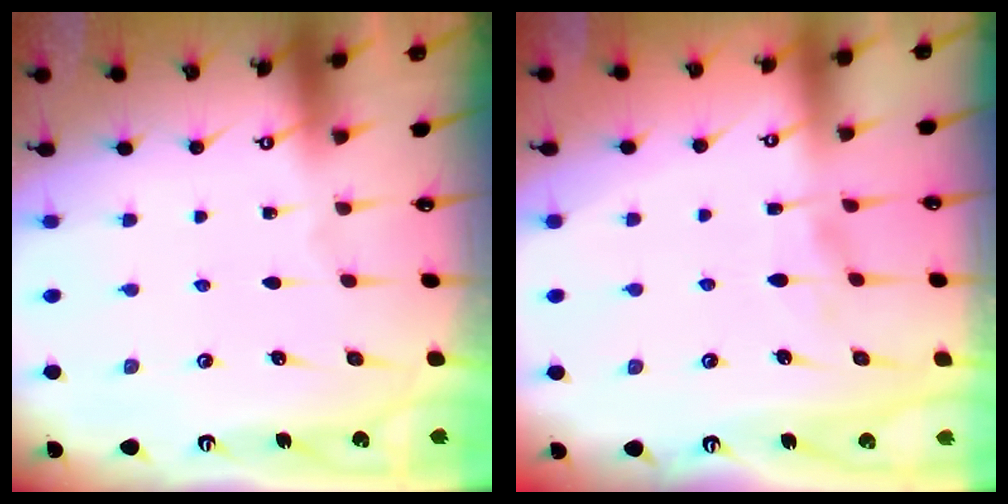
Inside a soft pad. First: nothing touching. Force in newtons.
{"total": 1.2, "press": 0.8, "slide": 0.9}